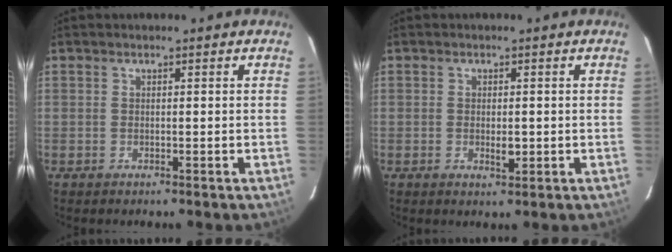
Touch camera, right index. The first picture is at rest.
{"total": 2.2, "force": [-0.4, 1.0, 1.9], "torque": [-0.034, -0.002, -0.001]}